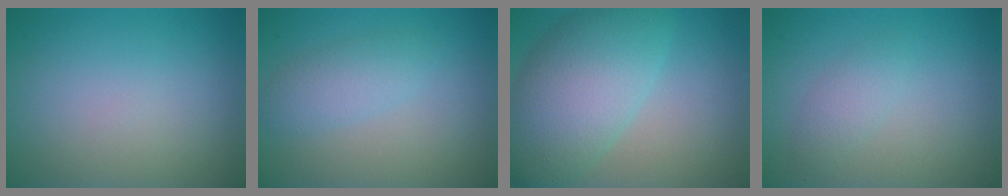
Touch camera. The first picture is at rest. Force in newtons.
{"total": 2.4, "press": 2.4, "slide": 0.1}
{"total": 8.3, "press": 8.3, "slide": 0.2}
{"total": 1.6, "press": 1.6, "slide": 0.1}